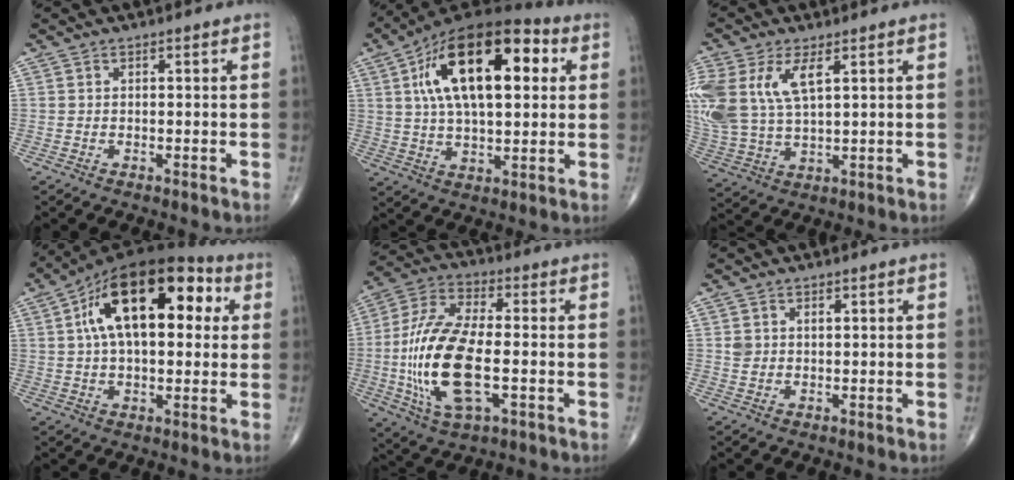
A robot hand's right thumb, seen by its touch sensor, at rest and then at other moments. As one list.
[{"total": 23.1, "force": [6.3, 10.9, 19.4], "torque": [-0.311, 0.012, 0.094]}, {"total": 16.8, "force": [5.5, 8.7, 13.4], "torque": [-0.324, -0.003, 0.114]}, {"total": 21.1, "force": [5.5, 10.9, 17.2], "torque": [-0.261, 0.031, 0.078]}, {"total": 19.3, "force": [-3.0, 8.3, 17.1], "torque": [-0.361, 0.012, -0.051]}, {"total": 2.2, "force": [0.7, 1.7, 1.2], "torque": [-0.017, 0.003, 0.017]}]